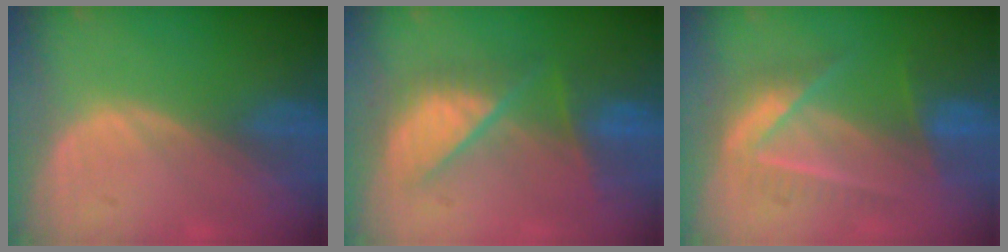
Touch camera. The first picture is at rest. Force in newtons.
{"total": 8.0, "press": 8.0, "slide": 0.4}
{"total": 6.8, "press": 6.7, "slide": 1.2}